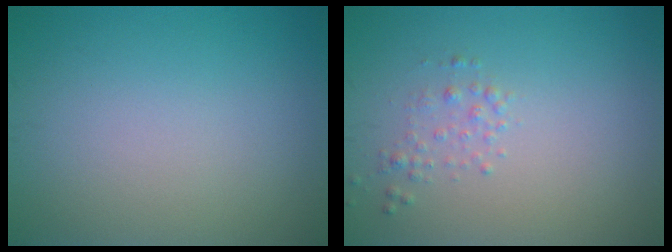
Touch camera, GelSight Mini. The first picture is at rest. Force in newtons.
{"total": 1.0, "press": 1.0, "slide": 0.0}